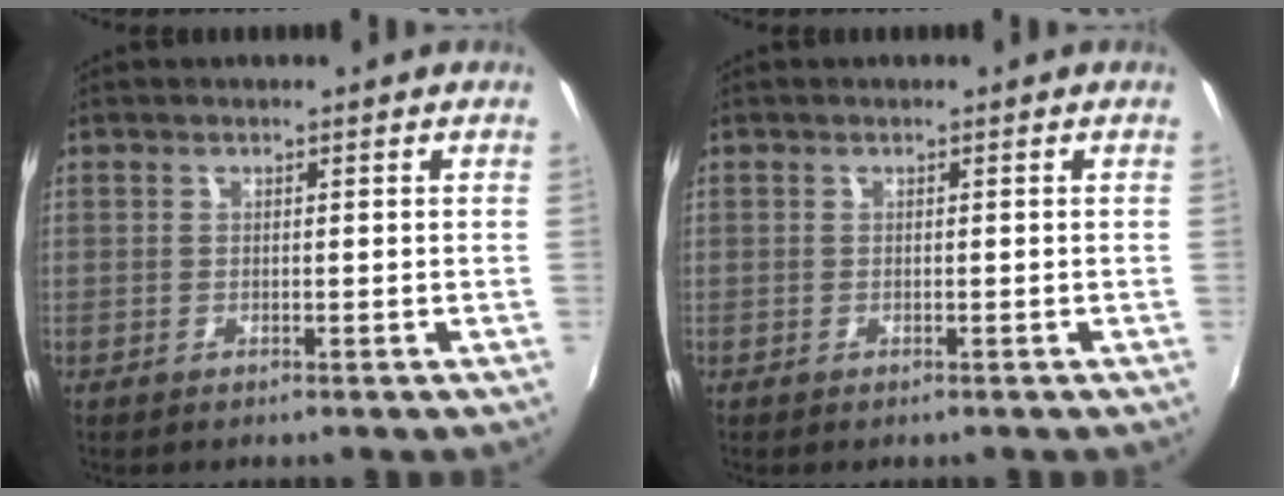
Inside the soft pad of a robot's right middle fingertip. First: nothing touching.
{"total": 0.0}